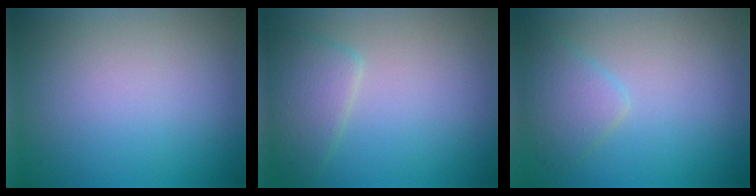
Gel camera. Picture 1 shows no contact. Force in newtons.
{"total": 3.2, "press": 3.2, "slide": 0.2}
{"total": 2.6, "press": 2.6, "slide": 0.1}